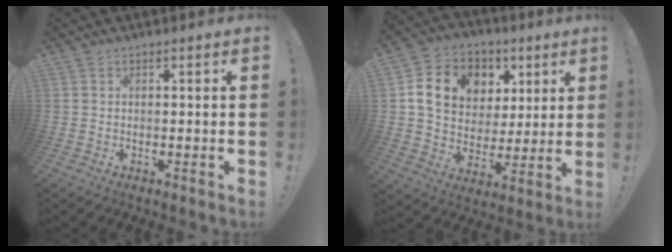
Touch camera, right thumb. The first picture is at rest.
{"total": 15.3, "force": [5.5, 12.1, 7.7], "torque": [-0.118, -0.014, 0.114]}